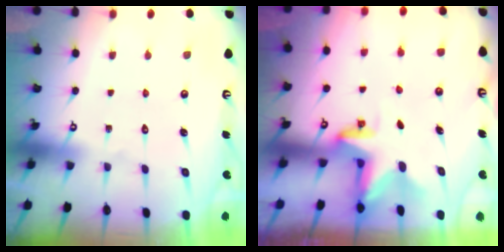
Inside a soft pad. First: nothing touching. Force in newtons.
{"total": 2.9, "press": 2.9, "slide": 0.3}